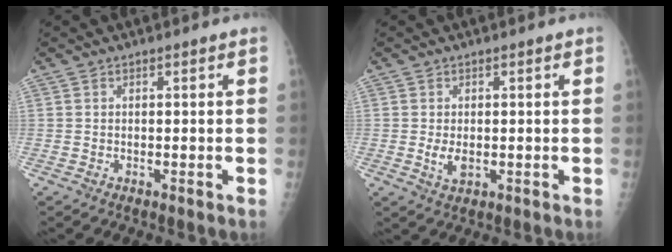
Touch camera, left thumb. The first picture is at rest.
{"total": 3.3, "force": [-0.3, 2.0, 2.5], "torque": [-0.043, -0.006, -0.001]}